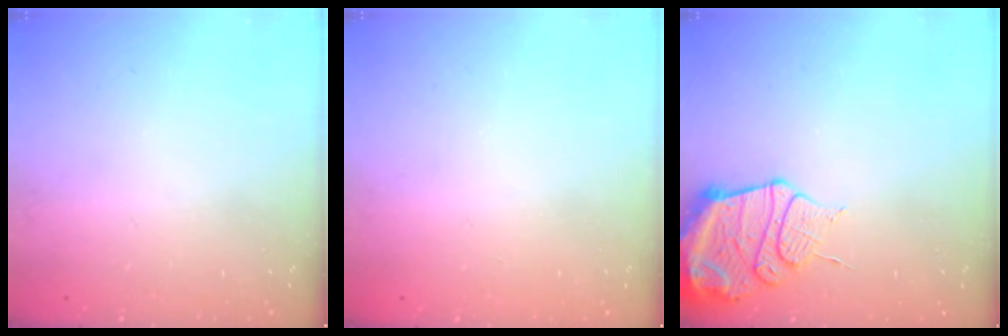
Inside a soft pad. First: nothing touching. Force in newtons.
{"total": 0.0}
{"total": 13.1, "press": 13.0, "slide": 1.6}